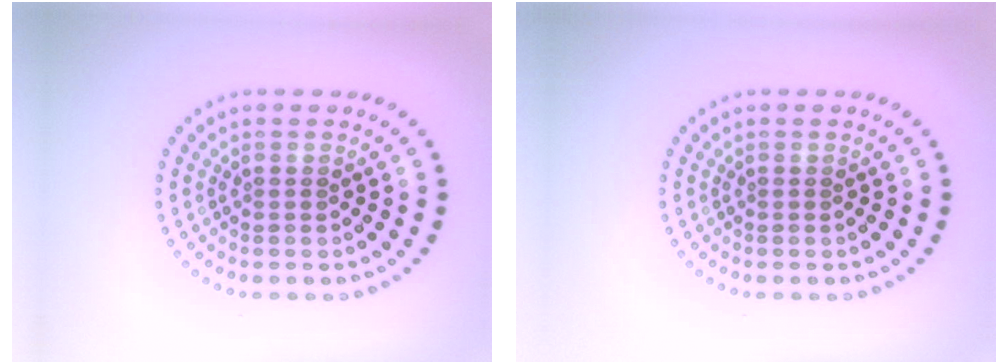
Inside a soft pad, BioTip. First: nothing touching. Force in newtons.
{"total": 0.0}